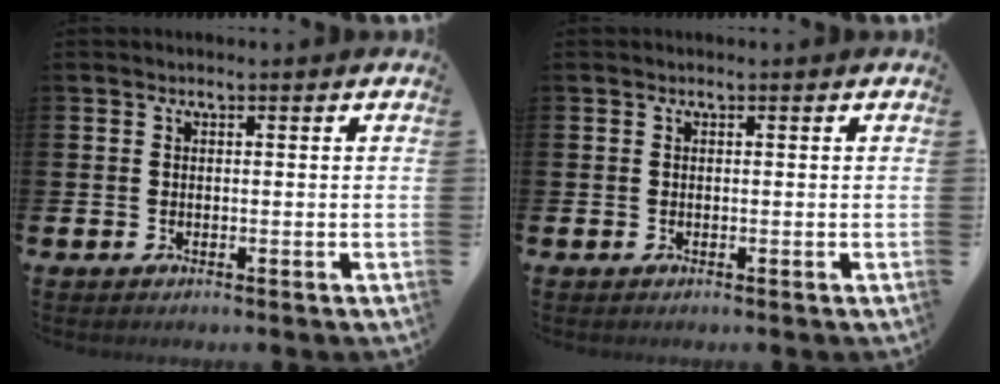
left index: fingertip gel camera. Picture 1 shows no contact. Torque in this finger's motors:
{"motor_torque": [-0.04, -0.04, 0.00, 0.01]}